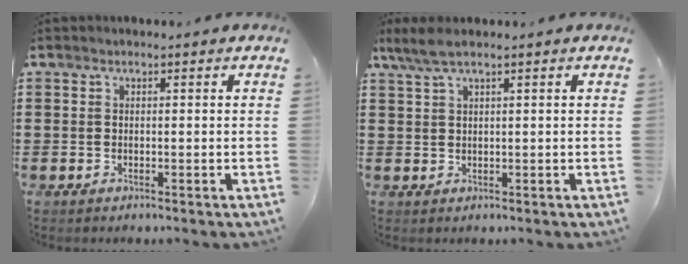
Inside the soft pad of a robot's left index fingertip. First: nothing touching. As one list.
[{"total": 3.3, "force": [1.9, 0.5, 2.6], "torque": [-0.061, 0.000, 0.033]}]